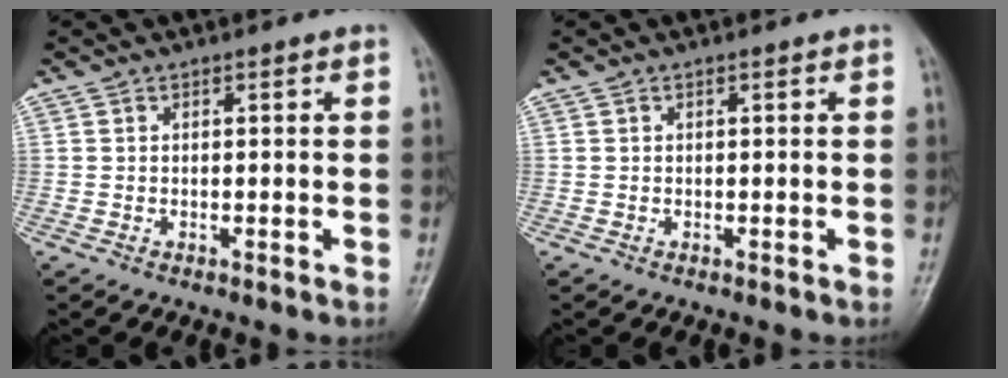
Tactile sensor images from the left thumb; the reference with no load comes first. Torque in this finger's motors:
{"motor_torque": [0.00, 0.00, 0.01, -0.01, 0.00]}